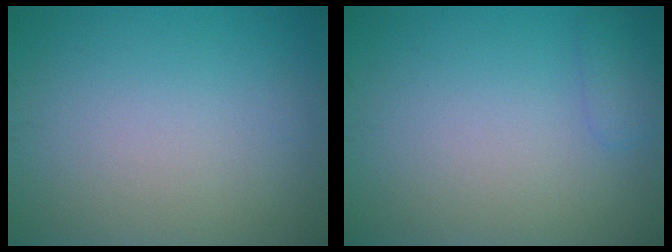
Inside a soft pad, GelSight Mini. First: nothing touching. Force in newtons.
{"total": 1.3, "press": 1.3, "slide": 0.1}